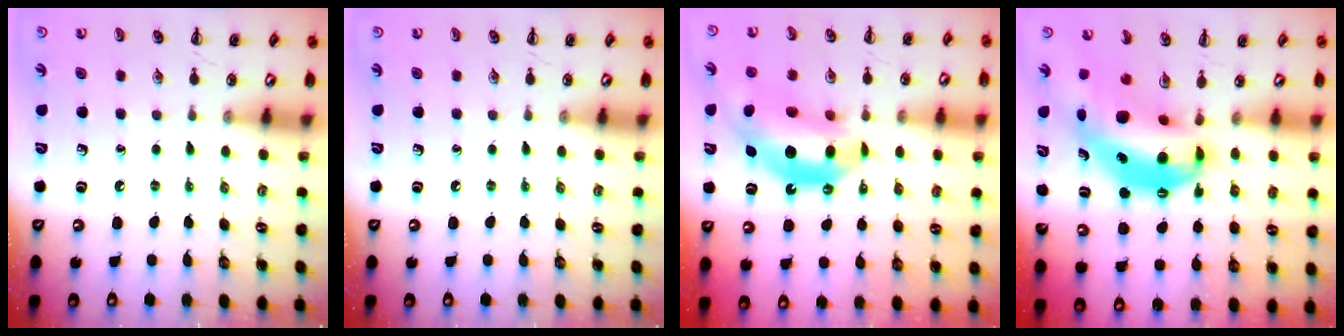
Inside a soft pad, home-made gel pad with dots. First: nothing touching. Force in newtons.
{"total": 0.0}
{"total": 14.9, "press": 14.2, "slide": 4.2}
{"total": 11.1, "press": 10.8, "slide": 2.5}